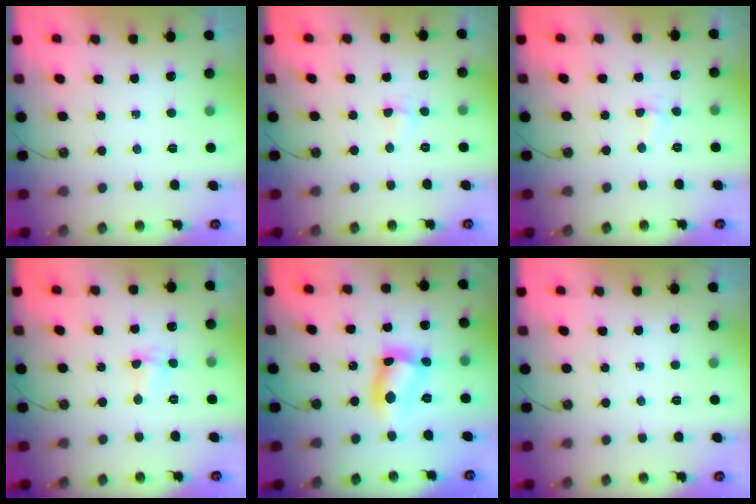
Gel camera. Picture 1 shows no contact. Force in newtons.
{"total": 2.1, "press": 2.1, "slide": 0.5}
{"total": 2.1, "press": 2.1, "slide": 0.5}
{"total": 1.7, "press": 1.5, "slide": 0.7}
{"total": 11.8, "press": 11.7, "slide": 0.6}
{"total": 0.0}